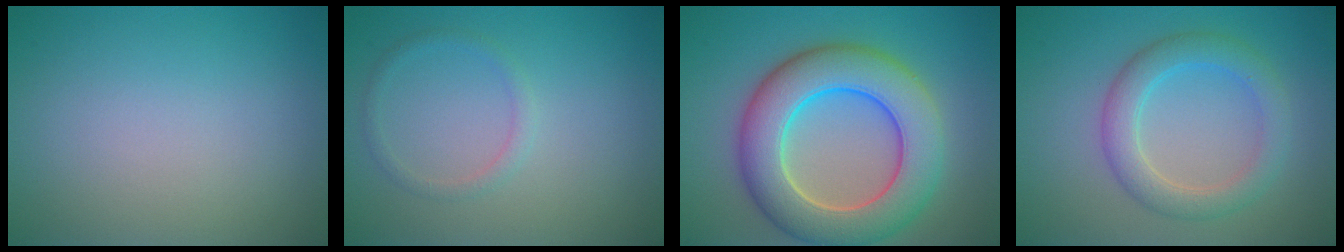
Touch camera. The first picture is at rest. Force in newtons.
{"total": 1.2, "press": 1.2, "slide": 0.1}
{"total": 9.8, "press": 9.7, "slide": 0.4}
{"total": 3.9, "press": 3.9, "slide": 0.2}